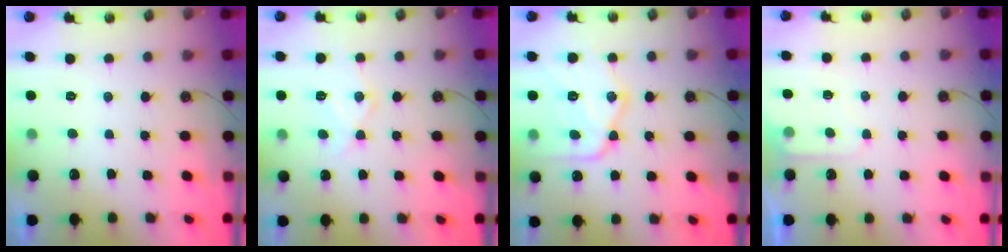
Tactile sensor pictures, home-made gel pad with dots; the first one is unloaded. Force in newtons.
{"total": 11.1, "press": 11.1, "slide": 0.9}
{"total": 18.4, "press": 18.3, "slide": 1.5}
{"total": 5.8, "press": 5.8, "slide": 0.5}